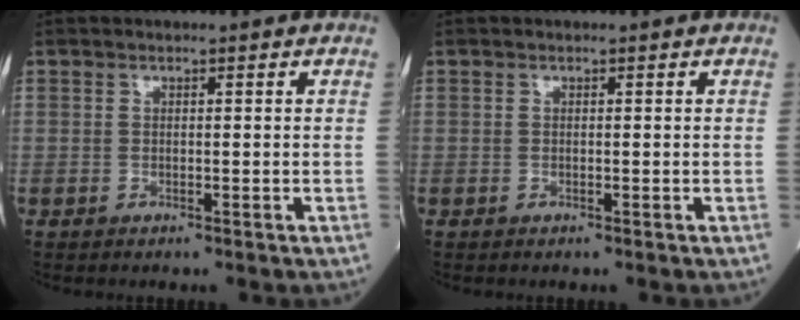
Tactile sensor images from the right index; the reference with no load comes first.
{"total": 0.0}